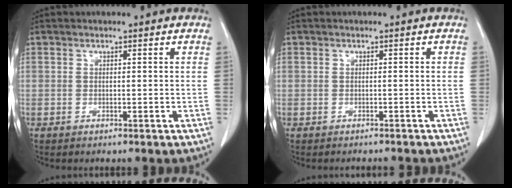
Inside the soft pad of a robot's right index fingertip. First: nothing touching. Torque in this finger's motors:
{"motor_torque": [-1.63, 0.50, -1.06, -0.22]}